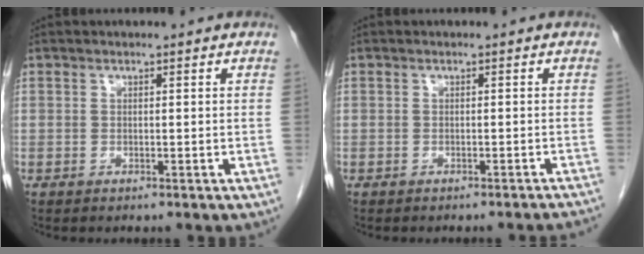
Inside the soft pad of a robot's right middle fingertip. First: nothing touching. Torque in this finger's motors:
{"motor_torque": [0.06, -0.05, 0.00, 0.00]}